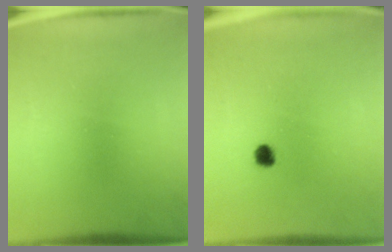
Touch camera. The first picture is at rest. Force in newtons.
{"total": 2.0}